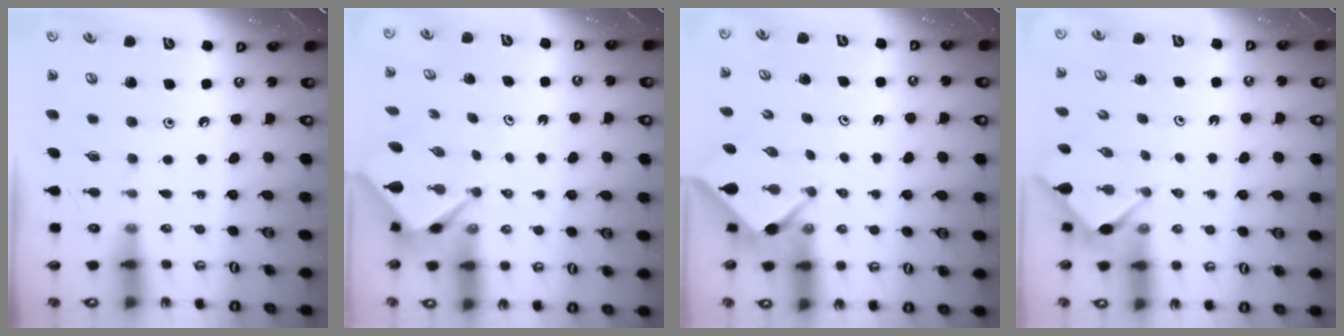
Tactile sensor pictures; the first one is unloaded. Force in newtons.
{"total": 2.7, "press": 2.7, "slide": 0.2}
{"total": 3.2, "press": 3.2, "slide": 0.3}
{"total": 2.7, "press": 2.6, "slide": 0.3}